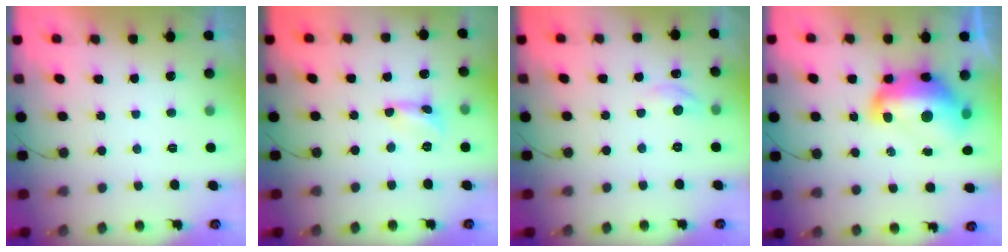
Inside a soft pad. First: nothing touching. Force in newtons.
{"total": 2.4, "press": 2.4, "slide": 0.2}
{"total": 5.0, "press": 4.9, "slide": 0.7}
{"total": 17.6, "press": 17.6, "slide": 1.5}